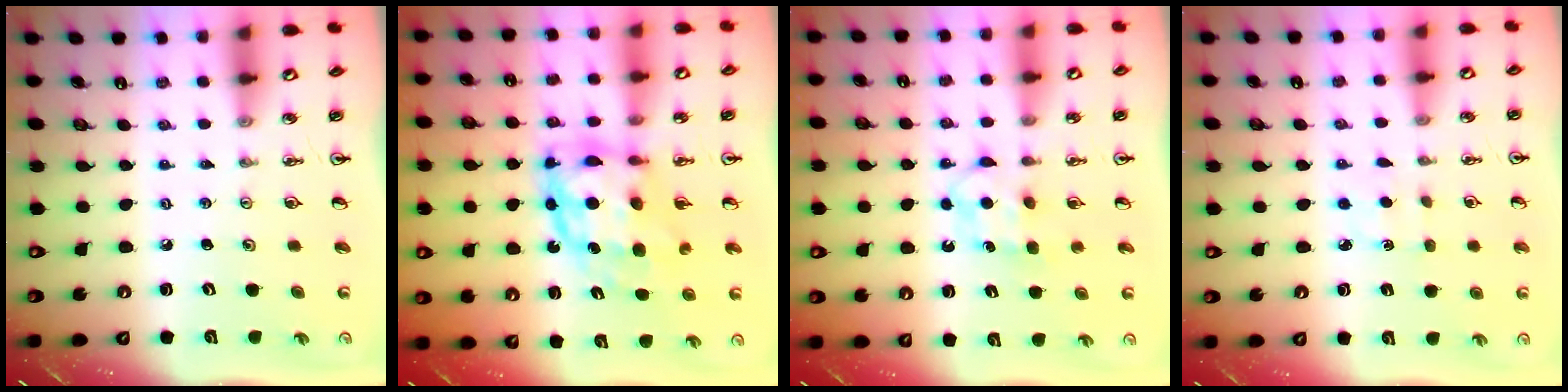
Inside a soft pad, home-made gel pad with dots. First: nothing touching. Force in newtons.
{"total": 10.3, "press": 10.3, "slide": 0.9}
{"total": 6.3, "press": 6.3, "slide": 0.5}
{"total": 2.7, "press": 2.6, "slide": 0.3}